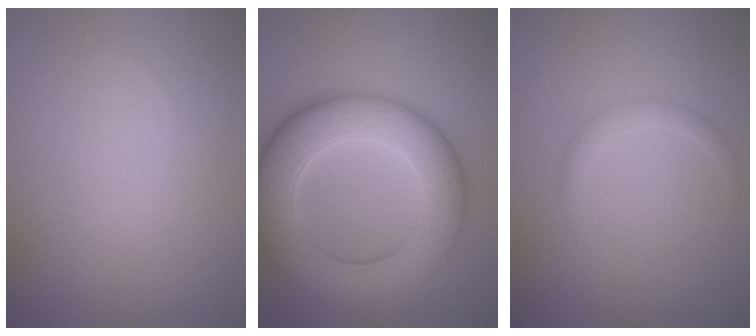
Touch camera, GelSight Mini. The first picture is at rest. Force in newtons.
{"total": 10.2, "press": 10.2, "slide": 0.2}
{"total": 1.5, "press": 1.5, "slide": 0.2}